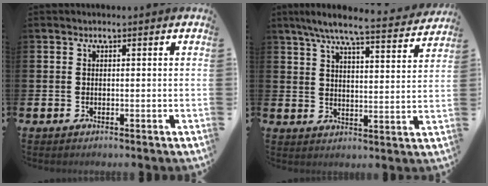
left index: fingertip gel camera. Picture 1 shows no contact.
{"total": 7.5, "force": [6.7, 0.4, 3.4], "torque": [-0.076, -0.041, 0.113]}